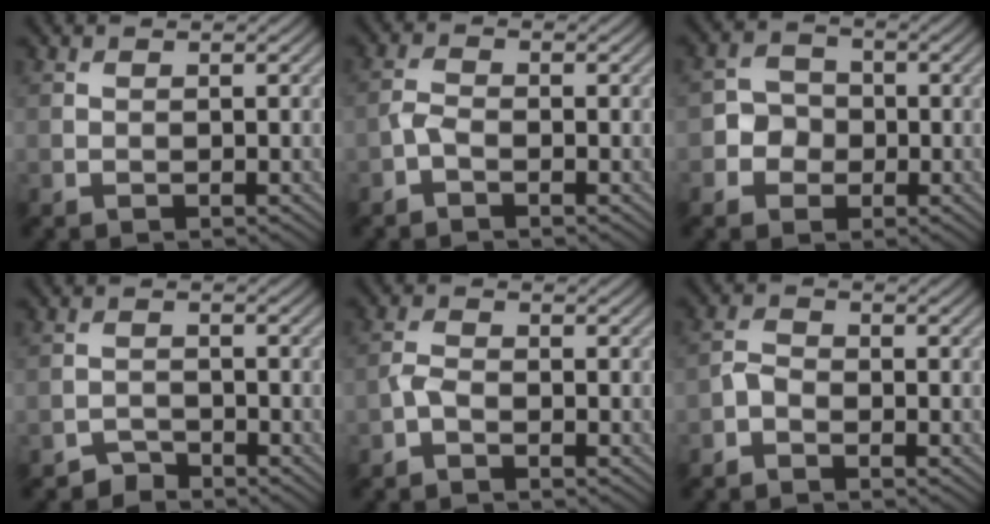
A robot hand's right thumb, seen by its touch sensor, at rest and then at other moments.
{"total": 1.7, "force": [-1.0, 0.7, 1.2], "torque": [-0.027, 0.003, -0.028]}
{"total": 3.6, "force": [-1.0, 3.3, 1.1], "torque": [-0.009, -0.002, -0.031]}
{"total": 1.8, "force": [-1.7, 0.5, 0.1], "torque": [0.002, 0.007, -0.037]}
{"total": 1.7, "force": [-1.0, 0.7, 1.2], "torque": [-0.027, 0.003, -0.026]}
{"total": 1.8, "force": [-1.2, 1.1, 0.9], "torque": [-0.020, 0.005, -0.032]}